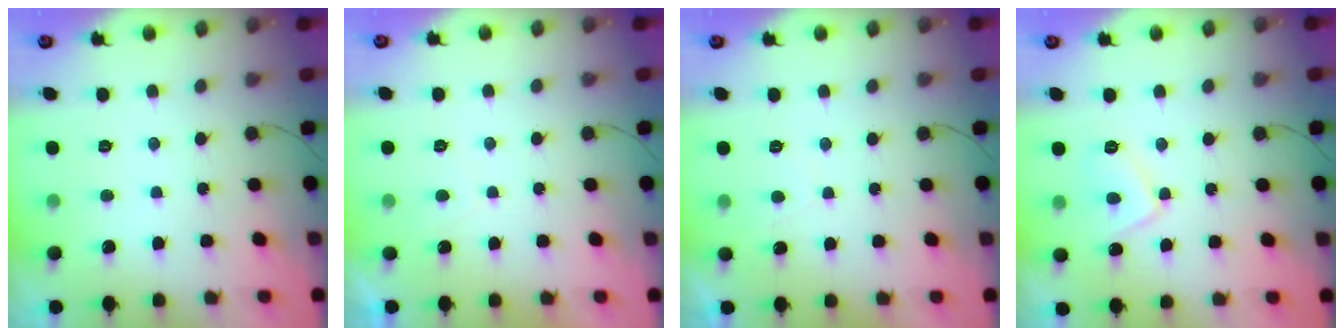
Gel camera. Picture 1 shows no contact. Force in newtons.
{"total": 0.6, "press": 0.4, "slide": 0.4}
{"total": 0.8, "press": 0.6, "slide": 0.6}
{"total": 6.5, "press": 6.5, "slide": 0.3}